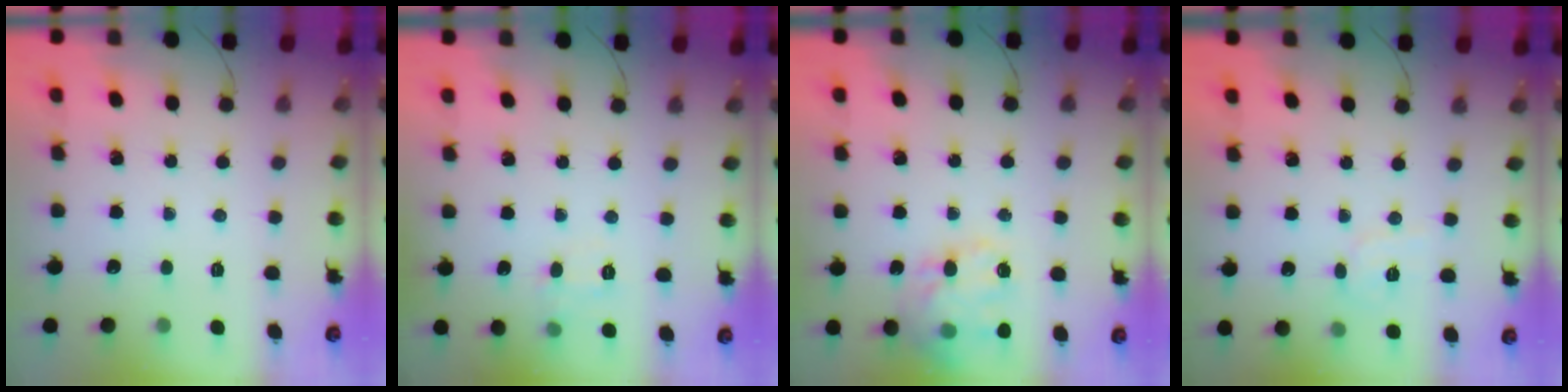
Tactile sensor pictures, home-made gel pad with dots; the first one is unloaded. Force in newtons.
{"total": 6.6, "press": 6.4, "slide": 1.3}
{"total": 18.1, "press": 17.8, "slide": 2.8}
{"total": 5.1, "press": 4.9, "slide": 1.5}